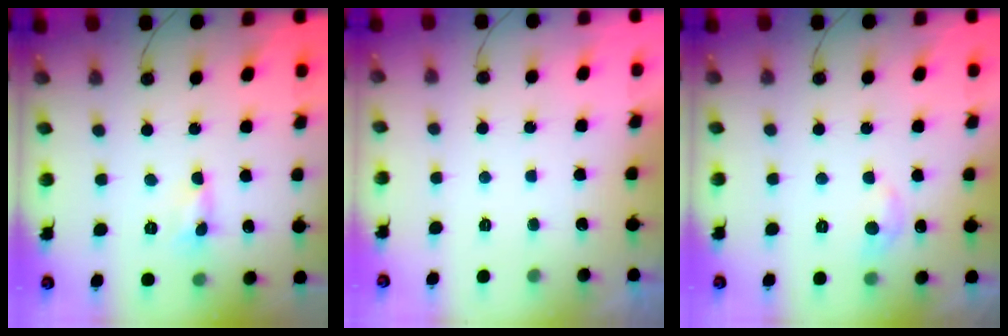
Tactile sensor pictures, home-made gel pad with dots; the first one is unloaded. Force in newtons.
{"total": 0.0}
{"total": 6.2, "press": 6.1, "slide": 0.9}